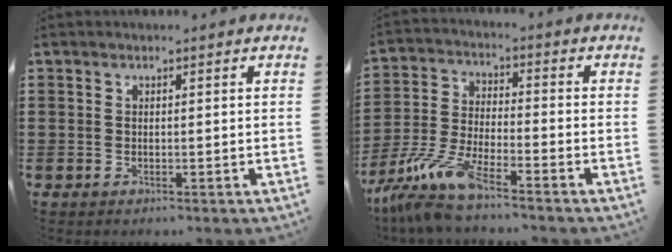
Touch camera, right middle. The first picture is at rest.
{"total": 8.8, "force": [-7.3, 0.3, 4.9], "torque": [-0.121, -0.014, -0.150]}